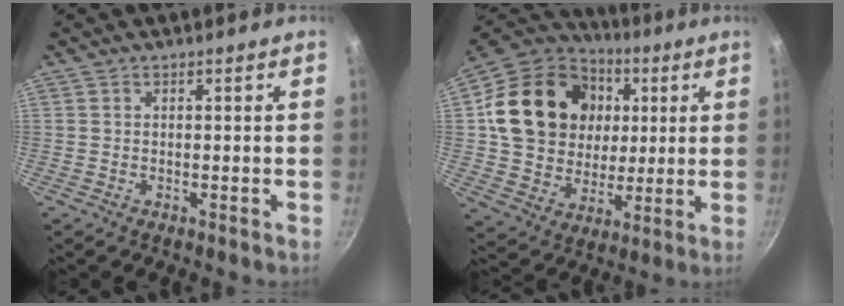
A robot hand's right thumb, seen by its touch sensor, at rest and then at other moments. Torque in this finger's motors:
{"motor_torque": [0.60, 3.20, 0.95, -0.44, 0.17]}